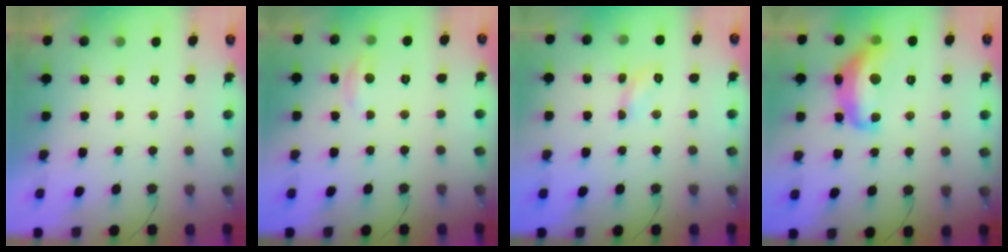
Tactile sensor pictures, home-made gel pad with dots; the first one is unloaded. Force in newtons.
{"total": 2.7, "press": 2.7, "slide": 0.3}
{"total": 5.0, "press": 5.0, "slide": 0.5}
{"total": 14.0, "press": 13.9, "slide": 1.0}